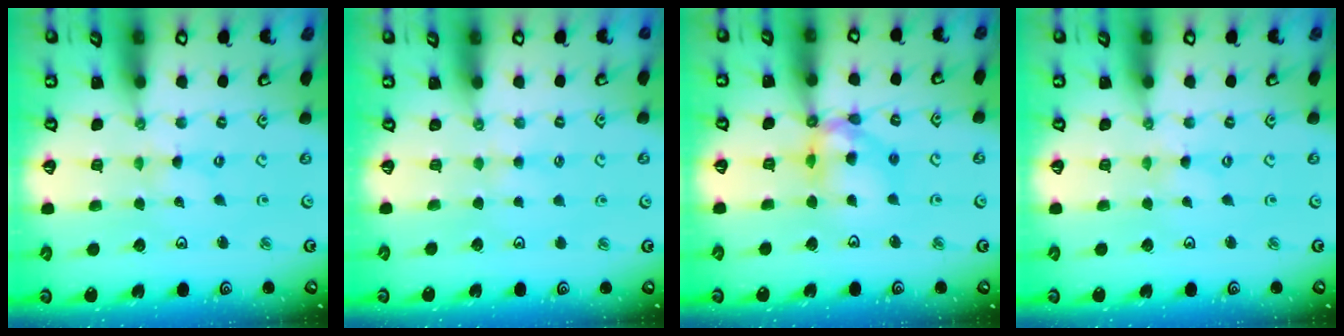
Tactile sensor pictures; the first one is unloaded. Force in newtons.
{"total": 1.9, "press": 1.9, "slide": 0.3}
{"total": 12.2, "press": 12.2, "slide": 1.2}
{"total": 0.0}